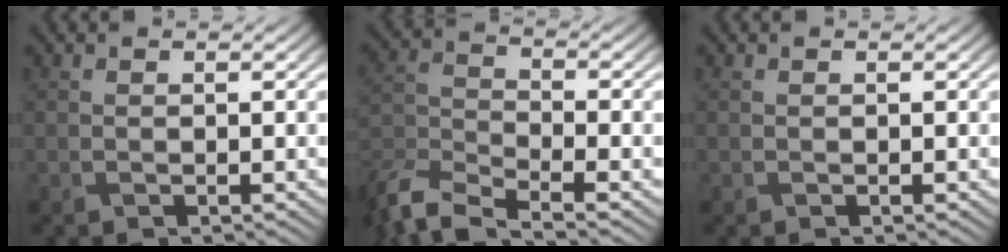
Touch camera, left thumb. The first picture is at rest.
{"total": 8.4, "force": [-7.1, 2.1, 4.0], "torque": [-0.095, -0.019, -0.148]}
{"total": 0.0}